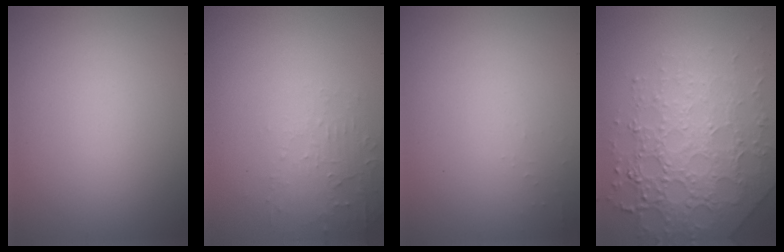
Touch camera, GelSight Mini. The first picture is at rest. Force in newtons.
{"total": 2.4, "press": 2.3, "slide": 0.6}
{"total": 0.5, "press": 0.5, "slide": 0.2}
{"total": 8.0, "press": 5.5, "slide": 5.9}